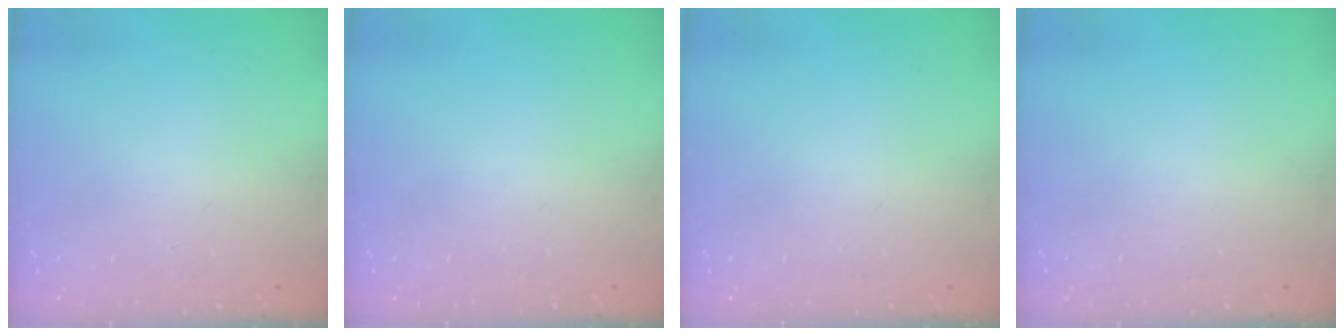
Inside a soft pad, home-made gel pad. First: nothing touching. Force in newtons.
{"total": 0.0}
{"total": 0.0}
{"total": 0.0}